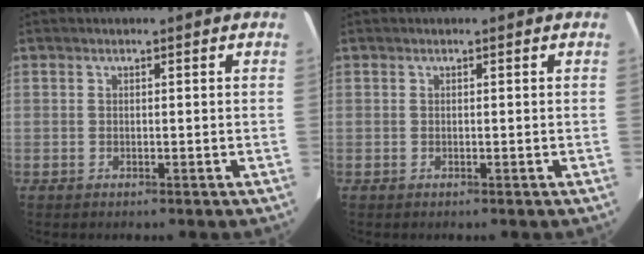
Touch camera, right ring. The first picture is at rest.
{"total": 0.0}